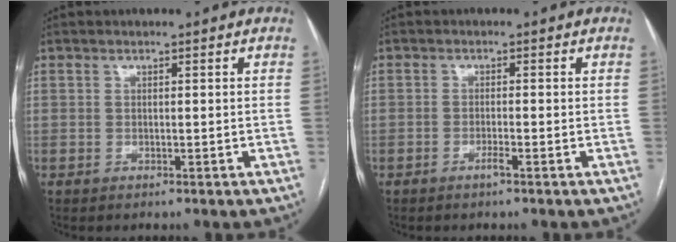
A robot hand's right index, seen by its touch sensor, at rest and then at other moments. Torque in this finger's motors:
{"motor_torque": [-0.03, -0.01, 0.02, 0.01]}